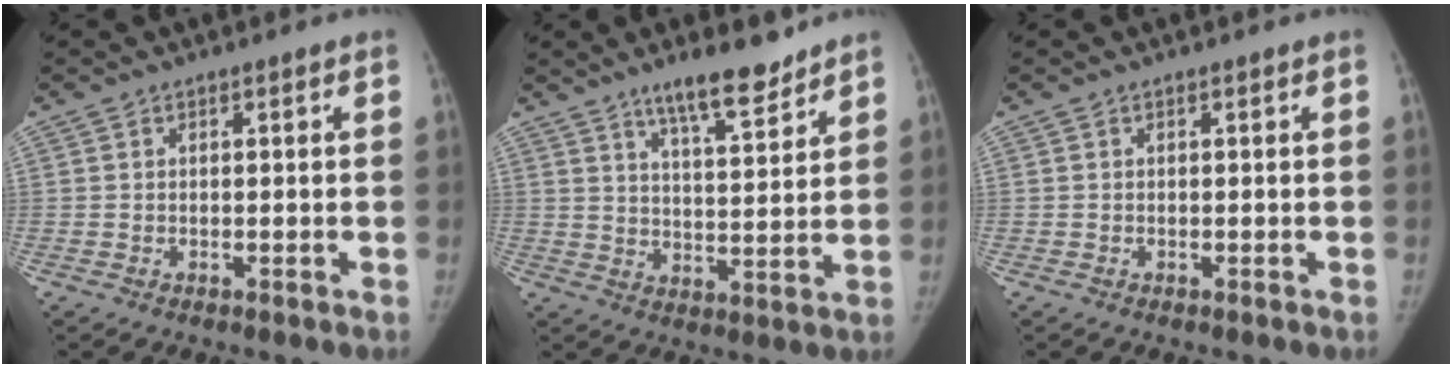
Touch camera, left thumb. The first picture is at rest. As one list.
[{"total": 10.0, "force": [7.6, 2.3, 6.0], "torque": [-0.079, -0.052, 0.128]}, {"total": 0.0}]